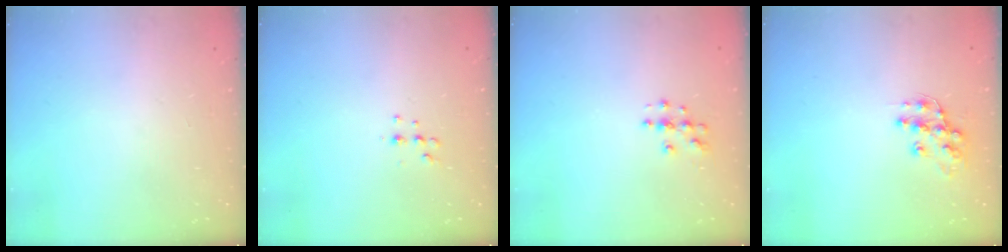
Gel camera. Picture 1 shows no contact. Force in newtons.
{"total": 4.9, "press": 4.8, "slide": 1.1}
{"total": 3.9, "press": 3.9, "slide": 0.3}
{"total": 10.7, "press": 10.7, "slide": 0.6}